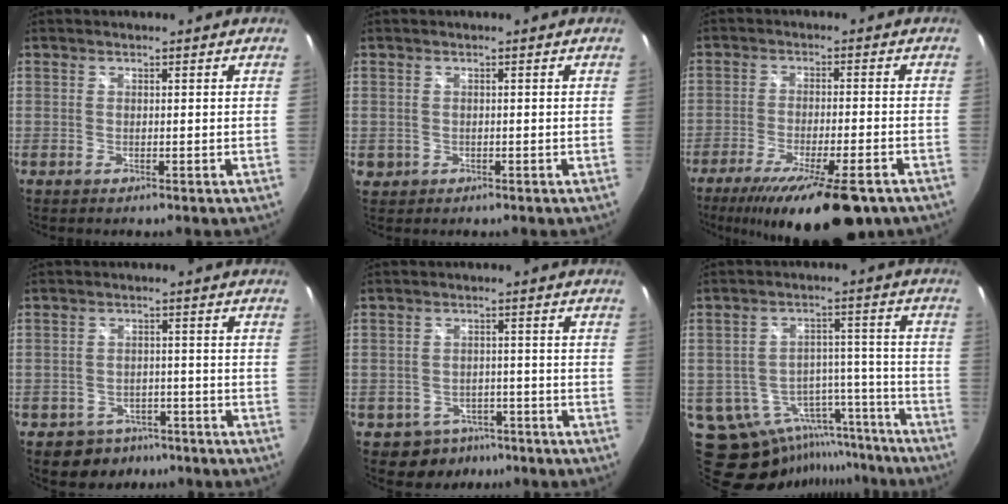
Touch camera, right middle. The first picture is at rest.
{"total": 2.0, "force": [-0.3, 1.8, 0.7], "torque": [-0.013, -0.001, -0.002]}
{"total": 17.6, "force": [-12.6, 3.9, 11.7], "torque": [-0.212, -0.050, -0.192]}
{"total": 6.5, "force": [-4.4, 4.6, 1.2], "torque": [-0.034, 0.019, -0.051]}
{"total": 6.4, "force": [-4.3, 4.6, 1.2], "torque": [-0.032, 0.017, -0.048]}
{"total": 16.4, "force": [-12.7, 8.6, 5.9], "torque": [-0.111, 0.022, -0.159]}